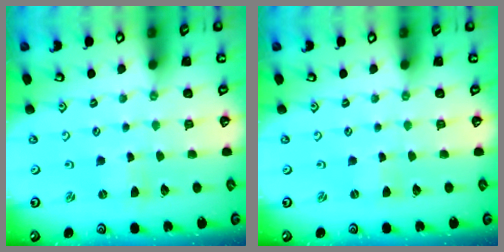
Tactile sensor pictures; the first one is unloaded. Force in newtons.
{"total": 0.0}